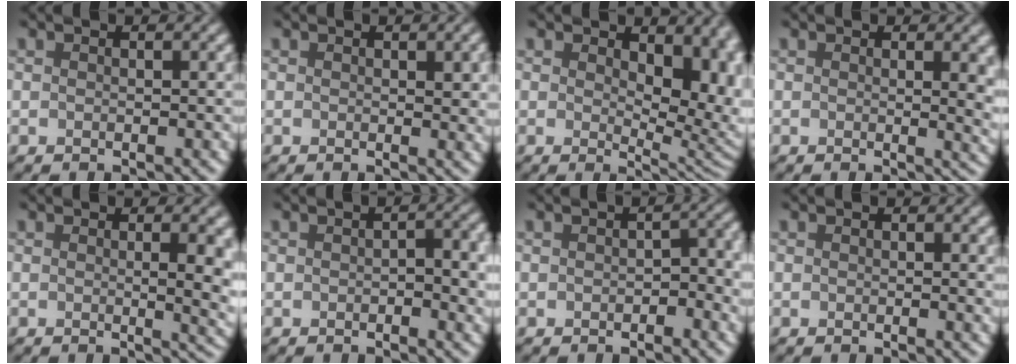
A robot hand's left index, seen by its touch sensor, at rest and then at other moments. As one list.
[{"total": 1.8, "force": [0.3, 0.6, 1.7], "torque": [-0.019, -0.004, 0.005]}, {"total": 7.8, "force": [1.5, 4.4, 6.2], "torque": [-0.069, -0.012, 0.024]}, {"total": 4.1, "force": [0.7, 1.6, 3.7], "torque": [-0.027, -0.003, 0.012]}, {"total": 6.0, "force": [0.4, 2.2, 5.6], "torque": [-0.044, -0.004, 0.009]}, {"total": 4.0, "force": [-0.2, 1.6, 3.7], "torque": [-0.046, -0.001, -0.003]}, {"total": 2.5, "force": [-0.5, 1.3, 2.1], "torque": [-0.025, -0.001, -0.009]}, {"total": 0.8, "force": [0.1, 0.1, 0.7], "torque": [-0.006, -0.001, -0.001]}]